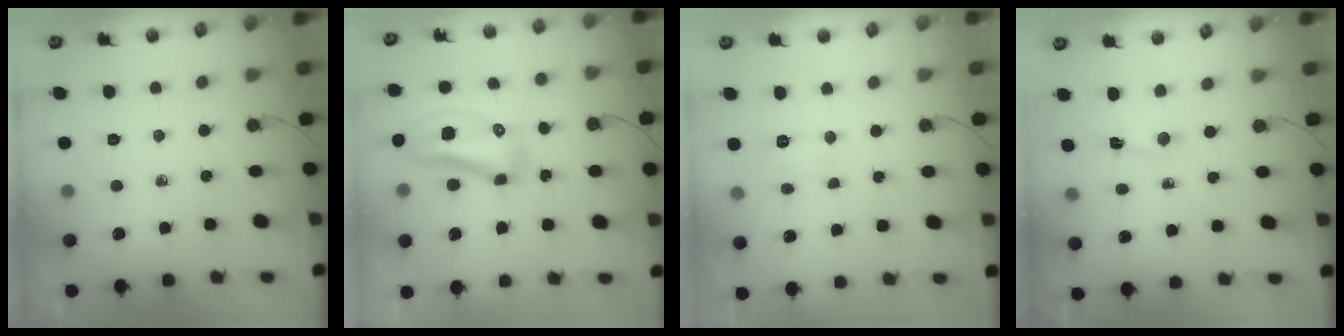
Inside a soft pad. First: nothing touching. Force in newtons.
{"total": 12.3, "press": 12.2, "slide": 1.3}
{"total": 5.2, "press": 5.2, "slide": 0.6}
{"total": 1.4, "press": 1.2, "slide": 0.7}